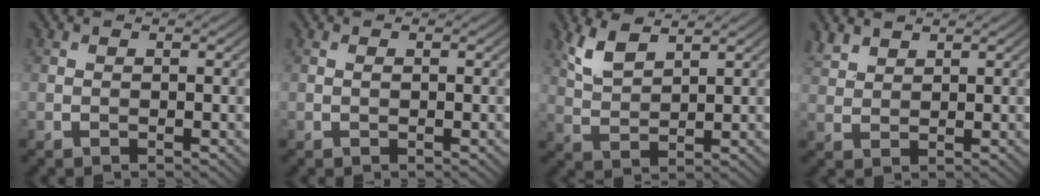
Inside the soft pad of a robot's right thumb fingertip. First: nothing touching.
{"total": 0.0}
{"total": 4.7, "force": [3.2, 1.6, 3.0], "torque": [-0.082, 0.003, 0.074]}
{"total": 3.1, "force": [2.5, 1.5, 1.2], "torque": [-0.031, 0.005, 0.058]}